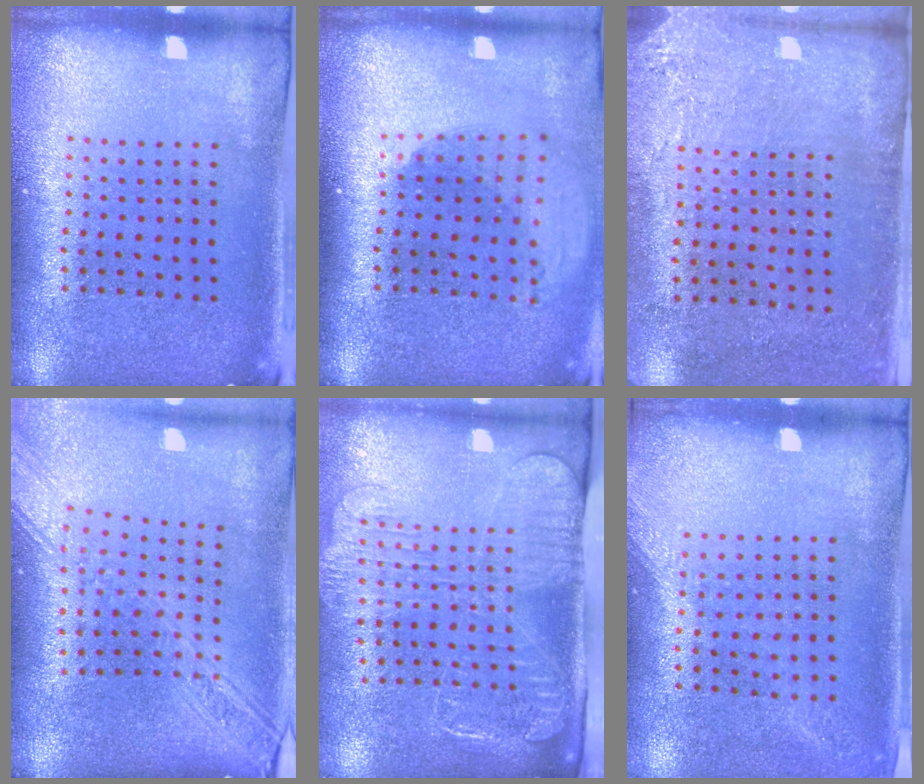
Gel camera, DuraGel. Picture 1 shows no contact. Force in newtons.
{"total": 1.9, "press": 1.5, "slide": 1.2}
{"total": 2.8, "press": 2.3, "slide": 1.6}
{"total": 2.7, "press": 2.2, "slide": 1.5}
{"total": 2.6, "press": 2.1, "slide": 1.6}
{"total": 1.3, "press": 1.0, "slide": 0.8}